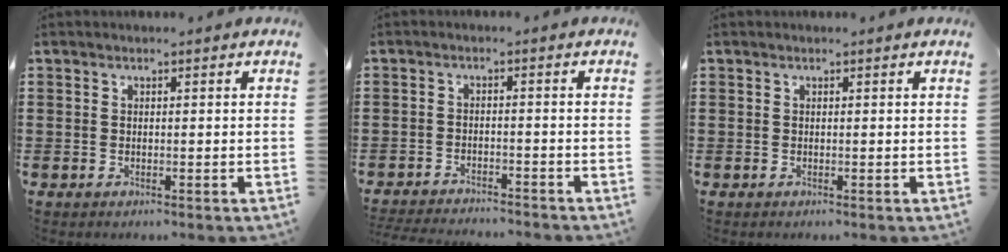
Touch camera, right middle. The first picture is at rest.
{"total": 3.0, "force": [-3.0, 0.1, 0.2], "torque": [-0.013, -0.003, -0.066]}
{"total": 0.0}